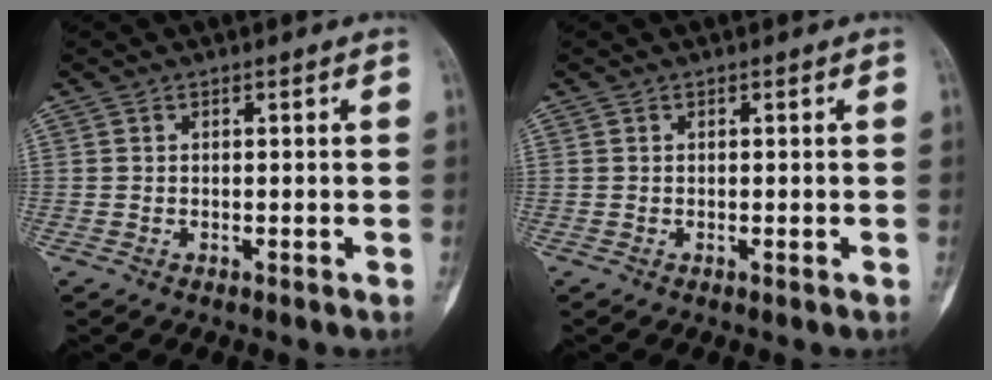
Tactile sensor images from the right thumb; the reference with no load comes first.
{"total": 0.0}